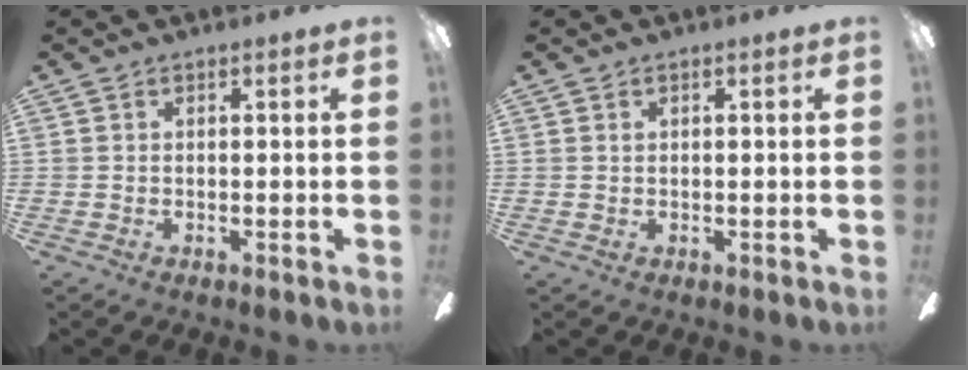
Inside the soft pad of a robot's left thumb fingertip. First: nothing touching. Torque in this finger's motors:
{"motor_torque": [-0.08, -0.05, 0.05, -0.21, 0.01]}